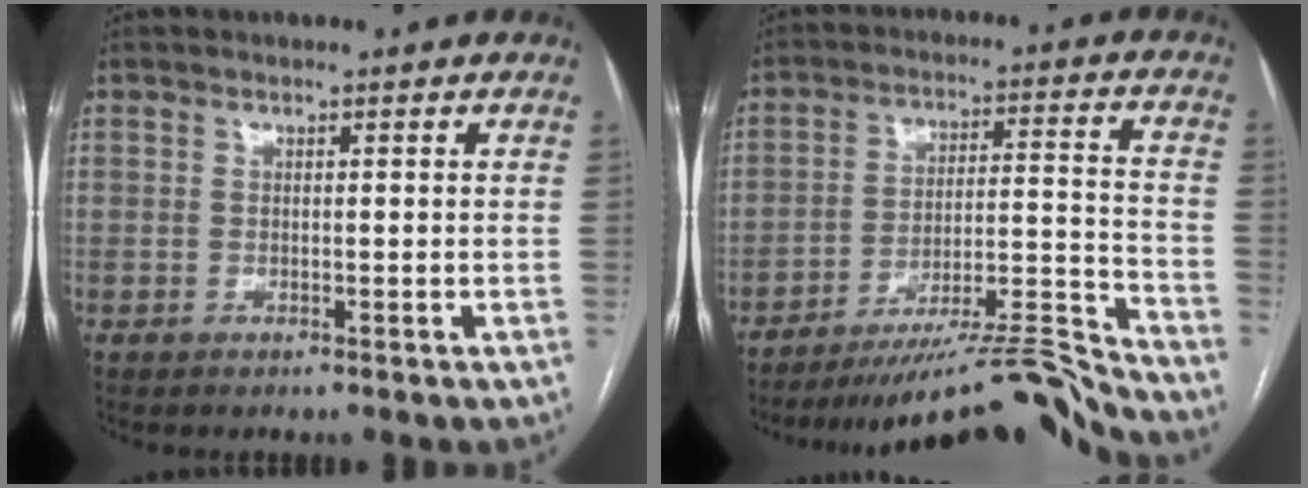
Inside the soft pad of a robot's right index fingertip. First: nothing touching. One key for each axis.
{"total": 16.3, "fx": -15.5, "fy": -1.5, "fz": 4.8, "tx": -0.065, "ty": 0.025, "tz": -0.243}